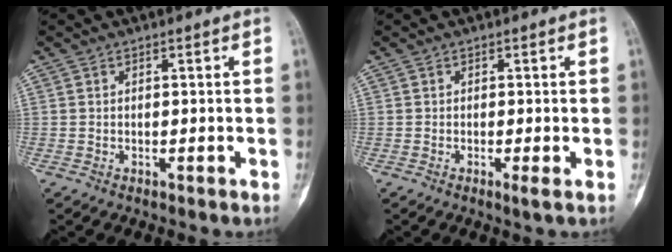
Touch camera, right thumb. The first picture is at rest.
{"total": 1.0, "force": [-0.2, -0.1, 1.0], "torque": [-0.022, -0.006, -0.005]}